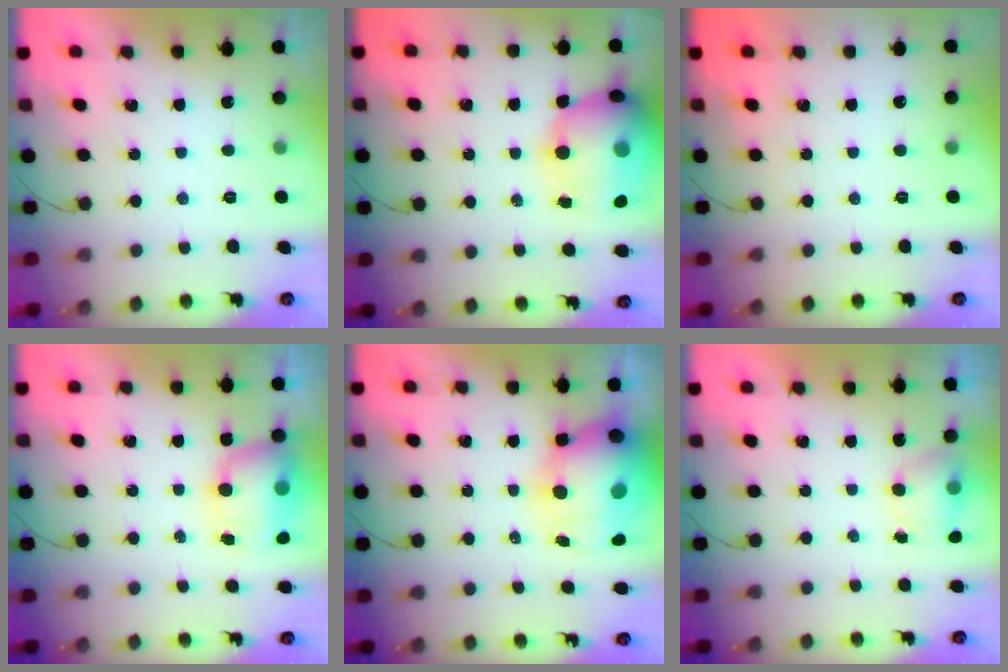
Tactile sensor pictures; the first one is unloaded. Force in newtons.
{"total": 21.0, "press": 20.7, "slide": 3.6}
{"total": 0.0}
{"total": 7.6, "press": 7.4, "slide": 1.8}
{"total": 15.8, "press": 15.3, "slide": 3.8}
{"total": 6.9, "press": 5.5, "slide": 4.3}